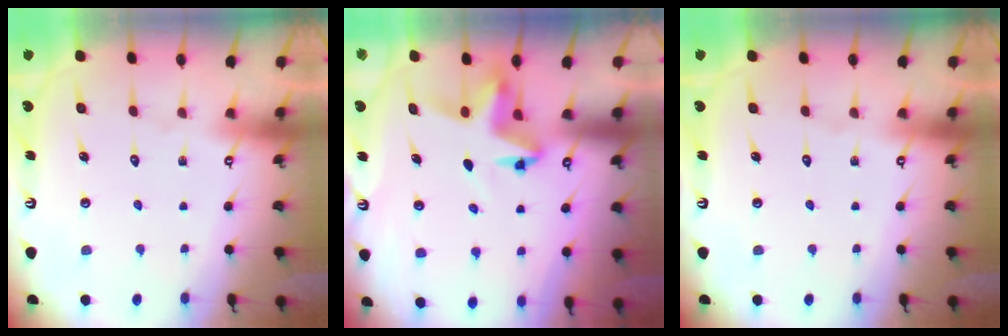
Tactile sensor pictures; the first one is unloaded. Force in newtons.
{"total": 5.8, "press": 5.8, "slide": 0.2}
{"total": 0.0}